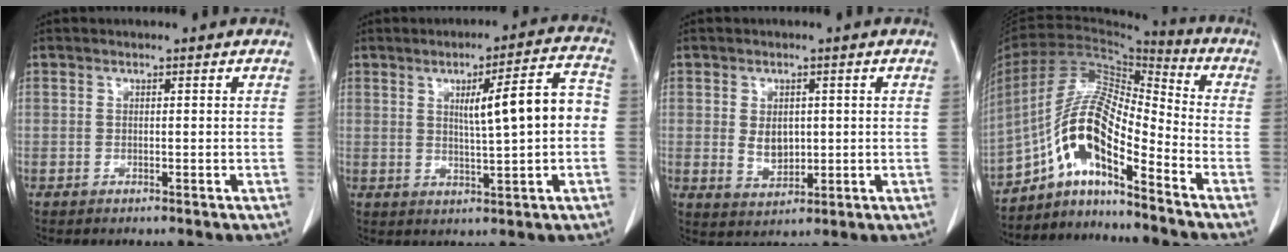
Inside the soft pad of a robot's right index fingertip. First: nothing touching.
{"total": 9.6, "force": [0.6, 1.1, 9.5], "torque": [-0.136, 0.023, 0.013]}
{"total": 4.2, "force": [0.4, 2.8, 3.1], "torque": [-0.056, 0.000, 0.019]}
{"total": 13.2, "force": [-7.5, 2.4, 10.6], "torque": [-0.204, 0.023, -0.135]}